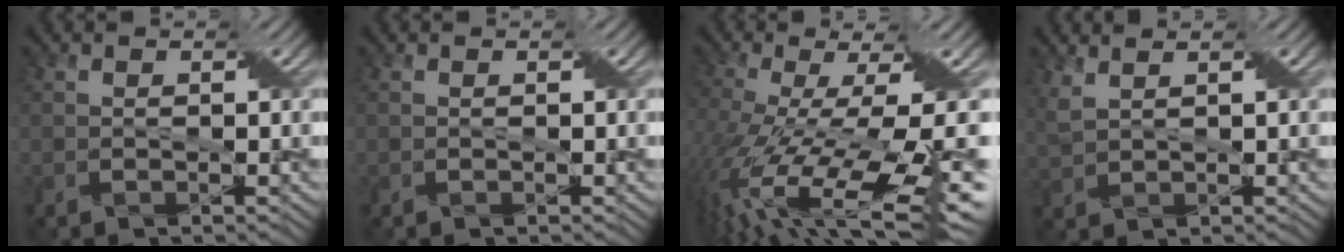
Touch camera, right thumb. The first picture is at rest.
{"total": 0.0}
{"total": 15.9, "force": [-4.2, 4.1, 14.8], "torque": [-0.313, -0.012, -0.059]}
{"total": 2.9, "force": [2.3, 0.6, 1.6], "torque": [-0.057, 0.010, 0.043]}